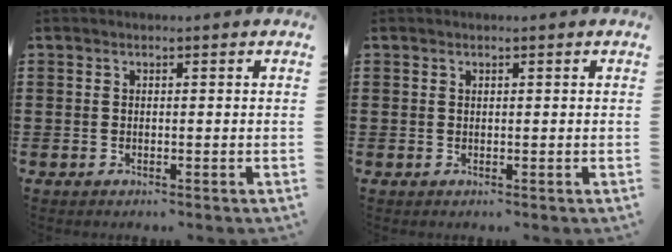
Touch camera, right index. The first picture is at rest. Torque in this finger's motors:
{"motor_torque": [0.00, 0.00, 0.00, 0.02]}